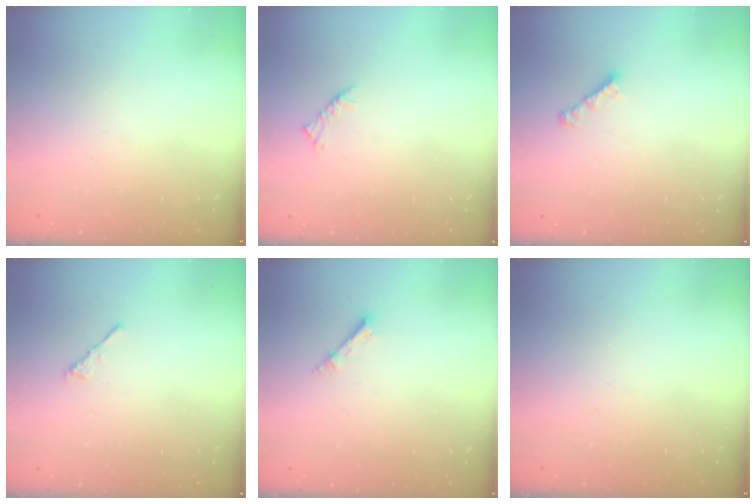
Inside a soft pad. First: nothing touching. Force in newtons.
{"total": 2.5, "press": 2.4, "slide": 0.7}
{"total": 2.4, "press": 2.4, "slide": 0.1}
{"total": 2.9, "press": 2.8, "slide": 0.7}
{"total": 2.6, "press": 2.6, "slide": 0.3}
{"total": 0.0}